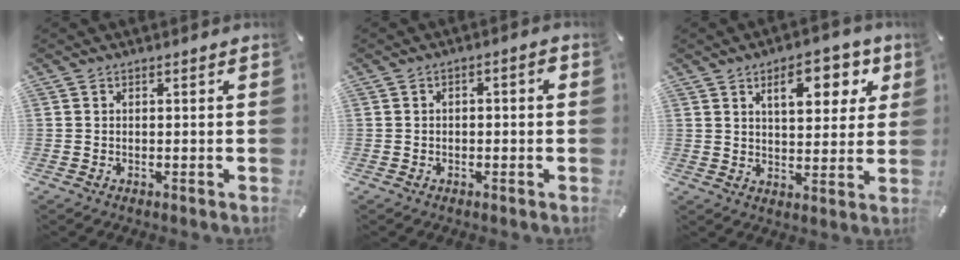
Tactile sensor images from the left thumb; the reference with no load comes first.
{"total": 2.4, "force": [-0.8, 1.1, 2.0], "torque": [-0.035, 0.009, -0.016]}
{"total": 11.3, "force": [5.5, 5.7, 8.1], "torque": [-0.101, -0.016, 0.085]}